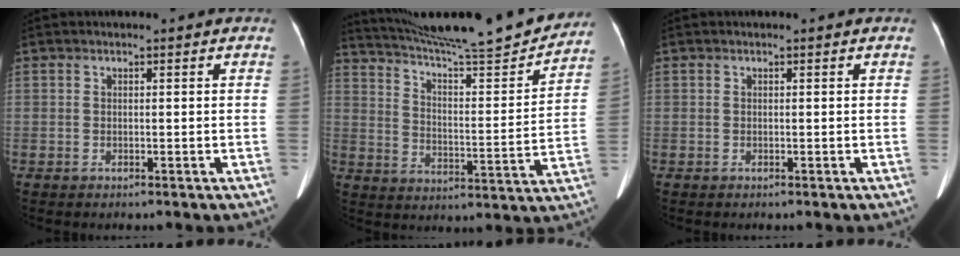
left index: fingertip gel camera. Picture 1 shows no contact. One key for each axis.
{"total": 22.8, "fx": 21.0, "fy": 0.3, "fz": 8.9, "tx": -0.149, "ty": -0.045, "tz": 0.298}
{"total": 0.0}